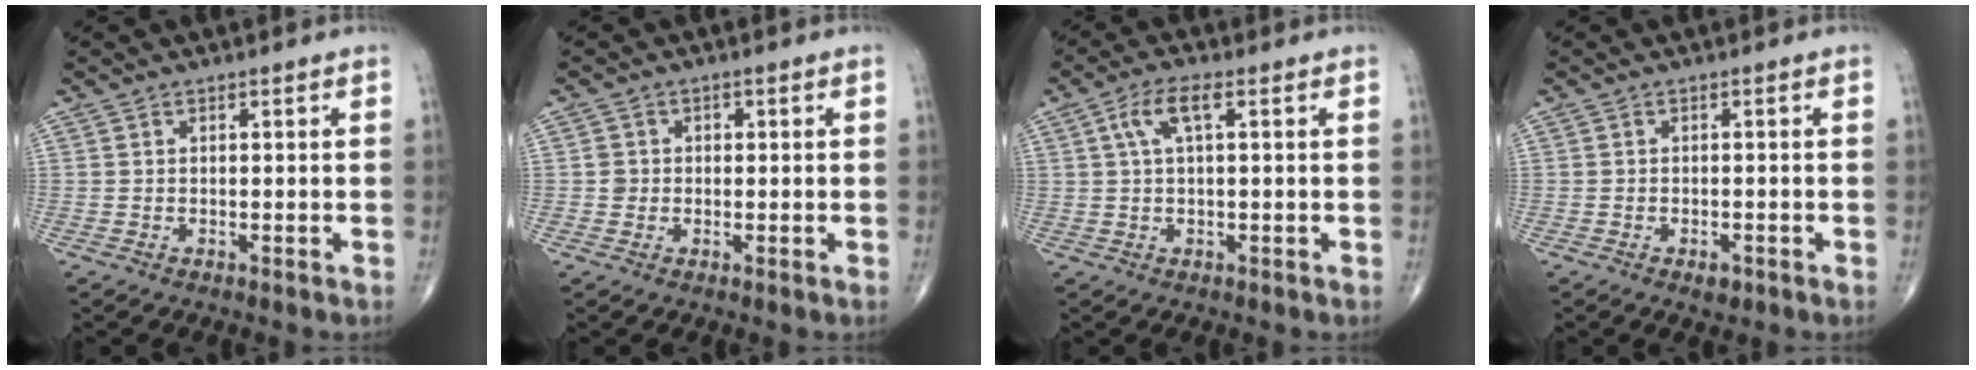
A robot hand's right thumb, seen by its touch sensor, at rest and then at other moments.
{"total": 2.2, "force": [-0.1, 2.2, 0.4], "torque": [0.008, 0.006, -0.003]}
{"total": 5.2, "force": [1.6, 1.7, 4.7], "torque": [-0.106, 0.014, 0.032]}
{"total": 1.8, "force": [-1.0, 0.9, 1.2], "torque": [-0.017, 0.000, -0.014]}